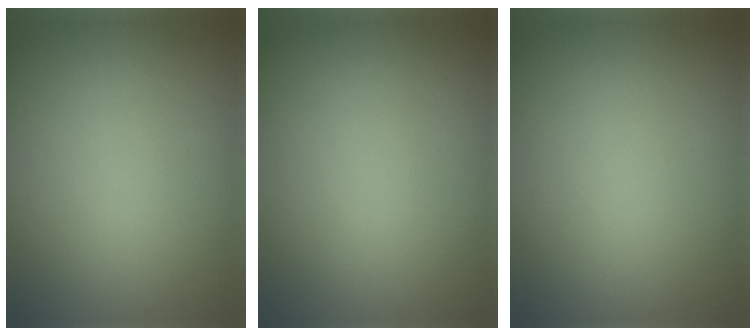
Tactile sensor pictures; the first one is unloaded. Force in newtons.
{"total": 0.0}
{"total": 0.0}